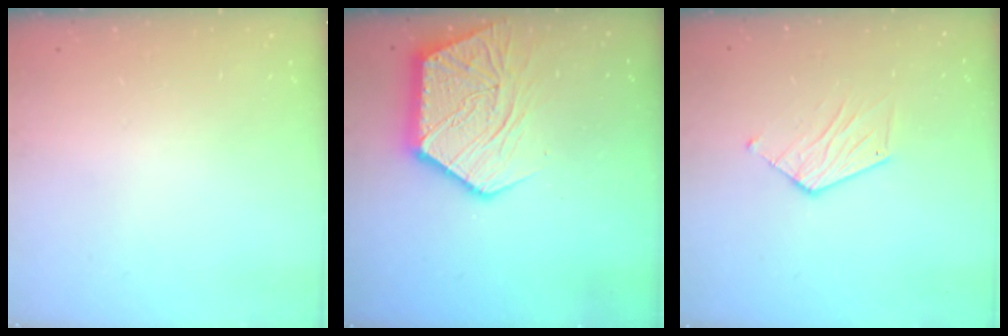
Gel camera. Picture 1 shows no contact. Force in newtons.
{"total": 16.7, "press": 16.7, "slide": 1.3}
{"total": 7.6, "press": 7.5, "slide": 0.4}